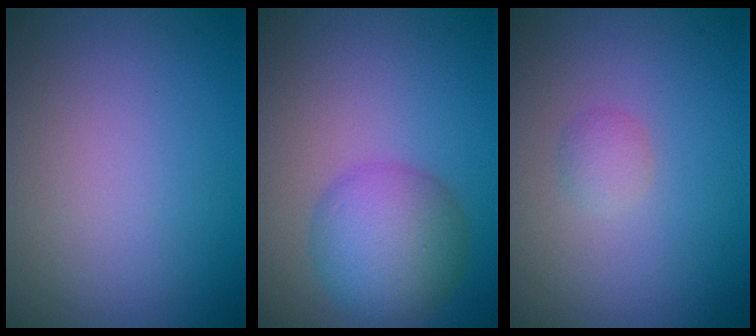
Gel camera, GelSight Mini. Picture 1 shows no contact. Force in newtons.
{"total": 5.7, "press": 5.7, "slide": 0.1}
{"total": 1.1, "press": 1.1, "slide": 0.1}